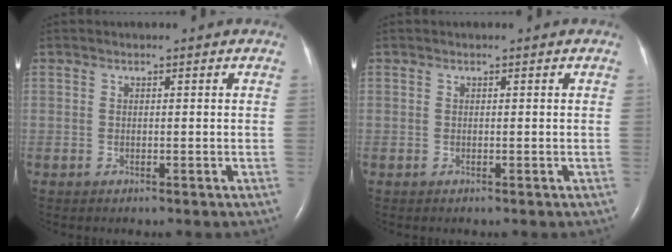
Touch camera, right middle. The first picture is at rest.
{"total": 0.0}